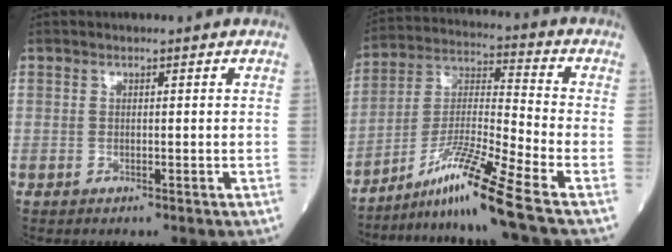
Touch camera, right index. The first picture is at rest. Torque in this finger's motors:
{"motor_torque": [0.20, -0.29, 0.42, 0.10]}